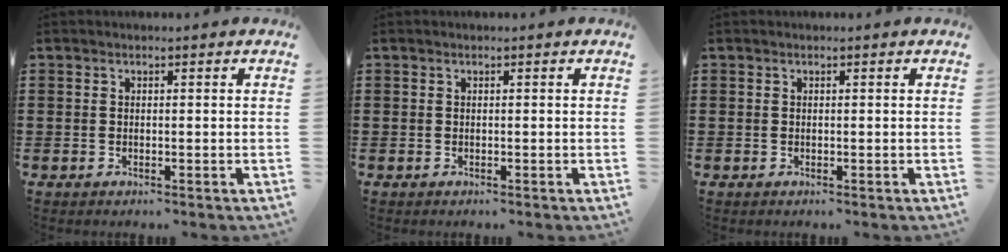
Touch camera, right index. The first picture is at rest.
{"total": 0.0}
{"total": 0.0}